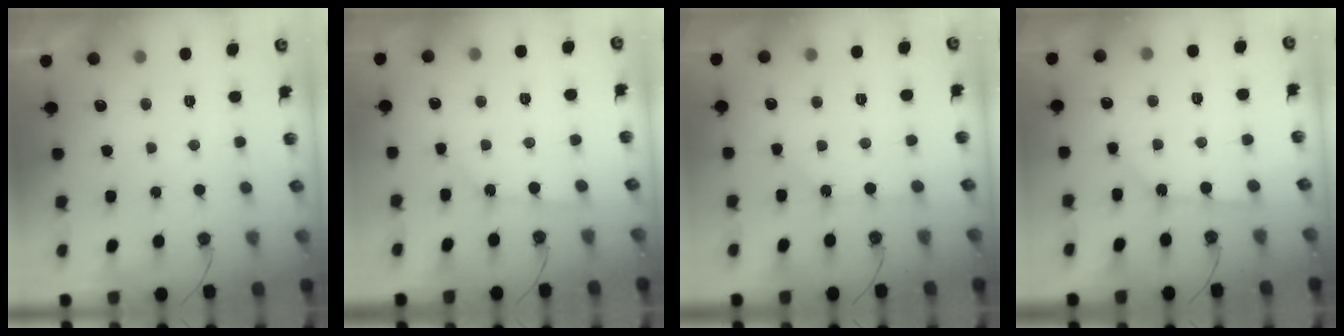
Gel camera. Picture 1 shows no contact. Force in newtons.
{"total": 1.5, "press": 1.5, "slide": 0.2}
{"total": 1.7, "press": 1.7, "slide": 0.3}
{"total": 2.7, "press": 2.7, "slide": 0.3}